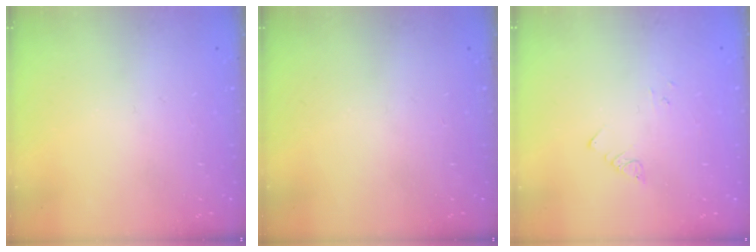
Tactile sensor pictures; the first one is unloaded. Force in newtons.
{"total": 0.0}
{"total": 1.8, "press": 1.8, "slide": 0.2}